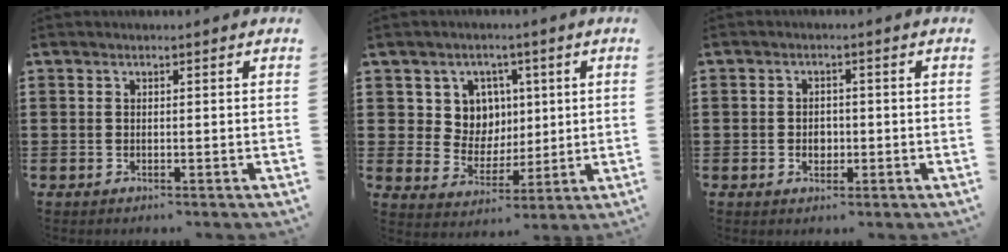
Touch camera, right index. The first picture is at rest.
{"total": 7.5, "force": [2.3, 6.7, 2.4], "torque": [-0.074, 0.013, 0.044]}
{"total": 2.1, "force": [-0.5, 1.6, 1.3], "torque": [-0.019, 0.001, -0.013]}